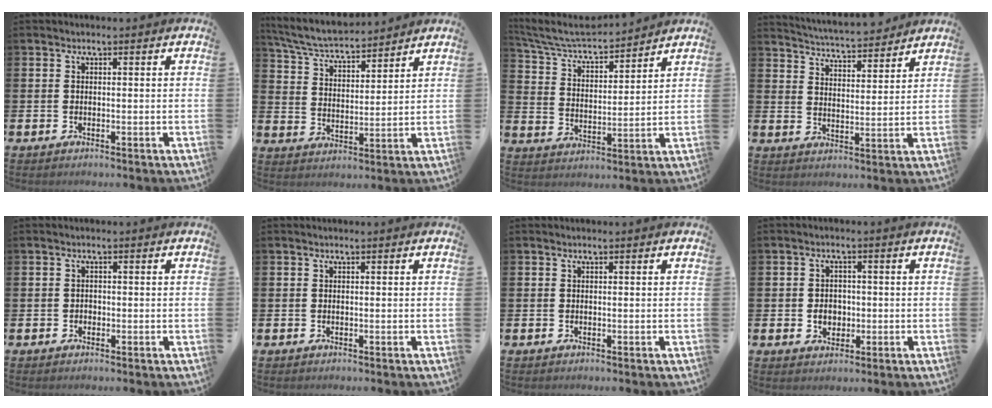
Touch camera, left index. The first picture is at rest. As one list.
[{"total": 6.0, "force": [5.8, 0.9, 1.6], "torque": [-0.061, -0.034, 0.100]}, {"total": 6.5, "force": [6.2, 1.2, 1.8], "torque": [-0.070, -0.046, 0.105]}, {"total": 5.4, "force": [5.3, 0.4, 0.5], "torque": [-0.032, -0.037, 0.094]}, {"total": 0.8, "force": [-0.3, 0.7, 0.1], "torque": [-0.004, 0.005, -0.008]}, {"total": 0.0}, {"total": 0.0}, {"total": 2.9, "force": [-0.5, 2.4, 1.5], "torque": [-0.019, 0.000, -0.017]}]